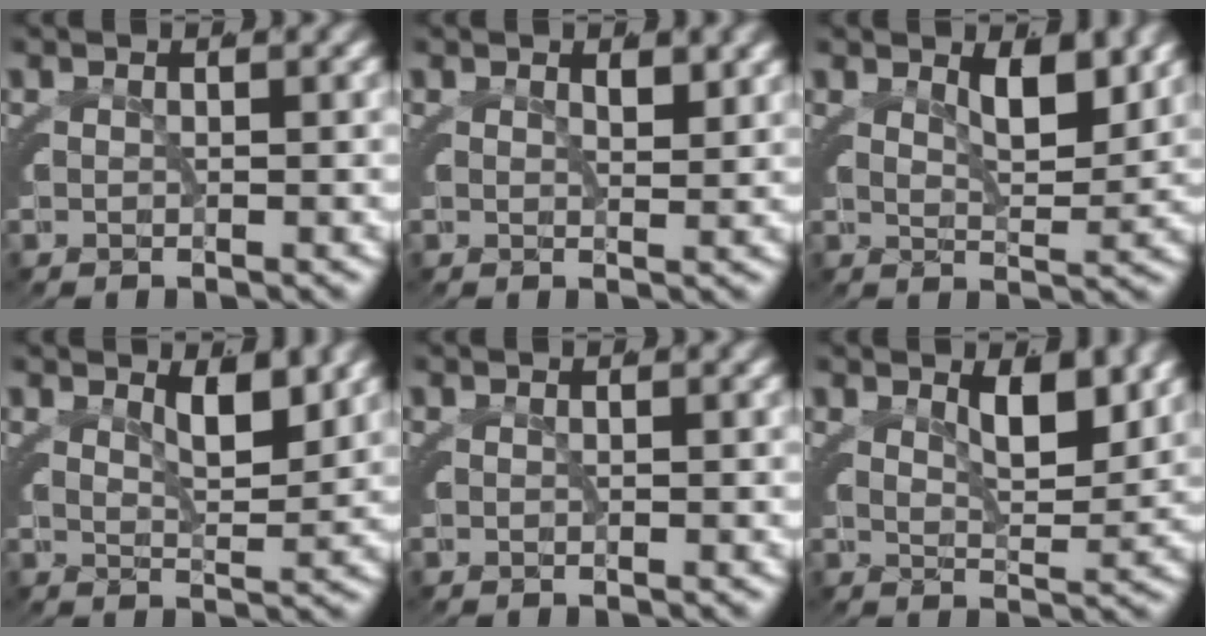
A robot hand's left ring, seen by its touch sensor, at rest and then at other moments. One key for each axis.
{"total": 0.8, "fx": 0.6, "fy": -0.6, "fz": 0.2, "tx": 0.004, "ty": -0.005, "tz": 0.013}
{"total": 2.8, "fx": 1.9, "fy": 0.7, "fz": 1.9, "tx": -0.027, "ty": -0.004, "tz": 0.032}
{"total": 2.1, "fx": 1.6, "fy": 0.3, "fz": 1.4, "tx": -0.018, "ty": -0.004, "tz": 0.027}
{"total": 0.0}
{"total": 3.0, "fx": 1.9, "fy": 0.8, "fz": 2.2, "tx": -0.031, "ty": -0.004, "tz": 0.031}